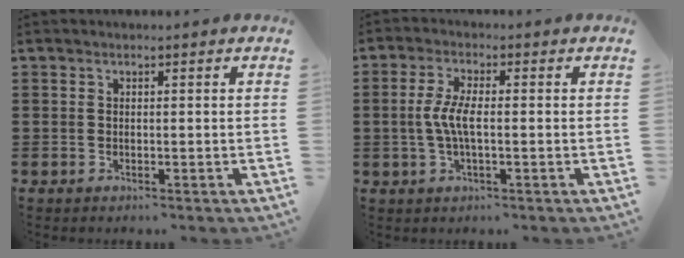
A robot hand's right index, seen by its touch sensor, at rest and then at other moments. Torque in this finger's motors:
{"motor_torque": [1.08, 0.14, 0.46, 0.16]}